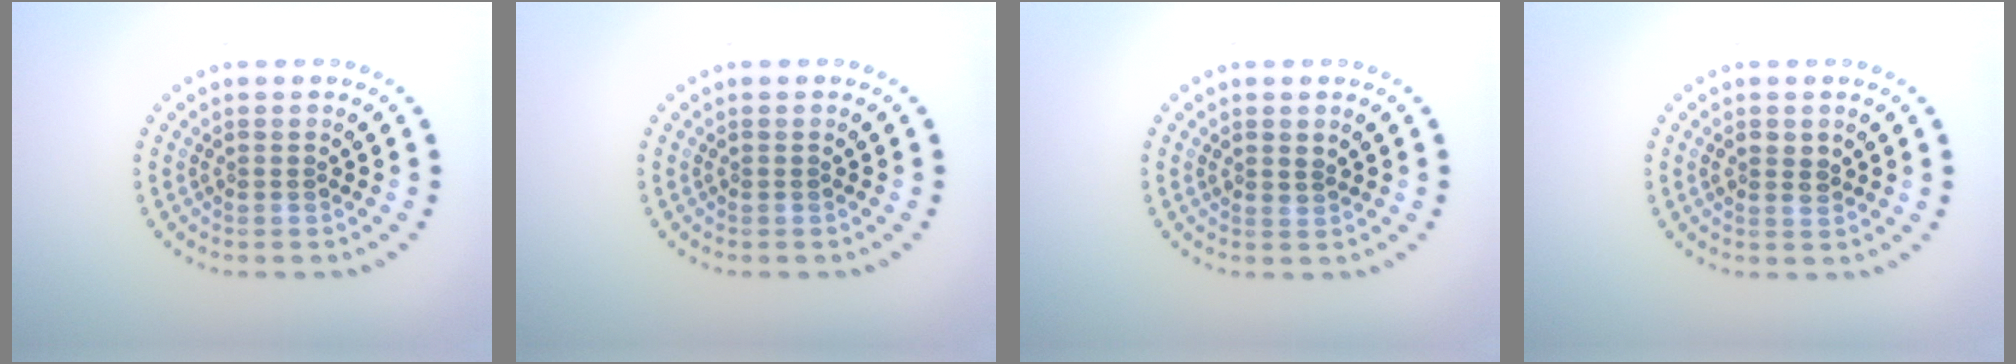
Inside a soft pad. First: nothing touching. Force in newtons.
{"total": 0.0}
{"total": 0.6, "press": 0.3, "slide": 0.5}
{"total": 1.4, "press": 1.4, "slide": 0.3}